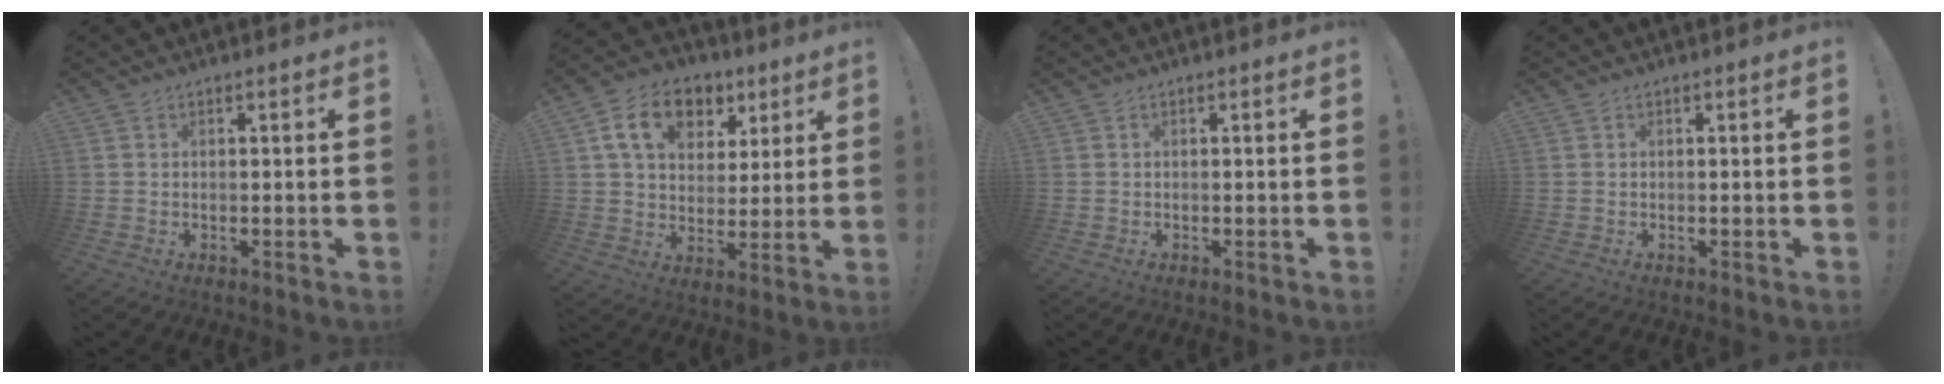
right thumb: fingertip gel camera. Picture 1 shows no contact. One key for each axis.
{"total": 14.7, "fx": 6.6, "fy": 10.6, "fz": 7.7, "tx": -0.116, "ty": -0.019, "tz": 0.124}
{"total": 0.0}
{"total": 0.0}